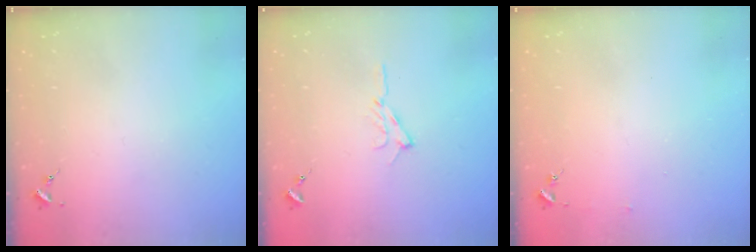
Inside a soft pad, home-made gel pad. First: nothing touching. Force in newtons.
{"total": 6.5, "press": 6.5, "slide": 0.8}
{"total": 2.5, "press": 2.5, "slide": 0.2}